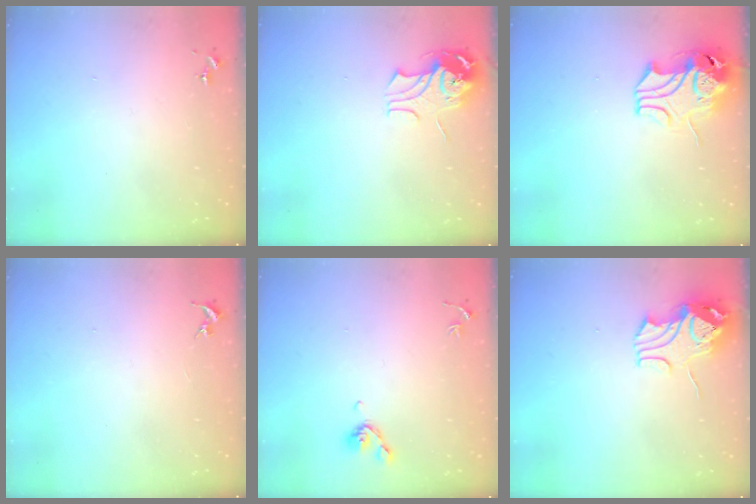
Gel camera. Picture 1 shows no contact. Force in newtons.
{"total": 10.2, "press": 10.1, "slide": 1.0}
{"total": 11.1, "press": 11.0, "slide": 1.9}
{"total": 0.0}
{"total": 6.1, "press": 6.0, "slide": 1.1}
{"total": 9.7, "press": 9.6, "slide": 1.5}